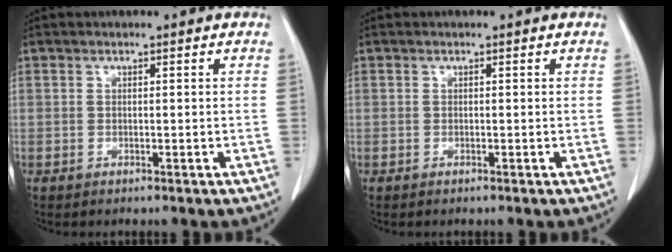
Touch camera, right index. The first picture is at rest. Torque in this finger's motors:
{"motor_torque": [0.04, -0.02, -0.13, -0.01]}